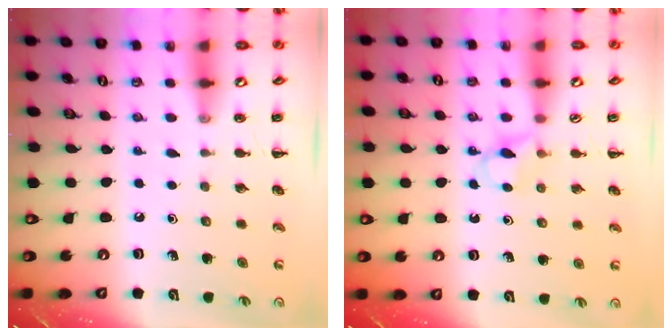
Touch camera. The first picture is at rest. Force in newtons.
{"total": 3.8, "press": 3.6, "slide": 1.3}